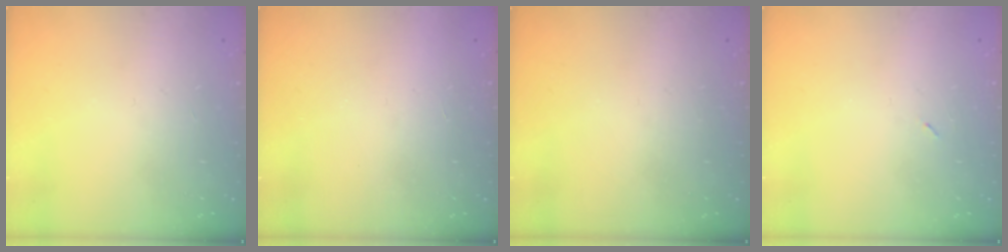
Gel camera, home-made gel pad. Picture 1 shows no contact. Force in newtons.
{"total": 1.7, "press": 1.6, "slide": 0.1}
{"total": 0.0}
{"total": 2.2, "press": 2.1, "slide": 0.9}